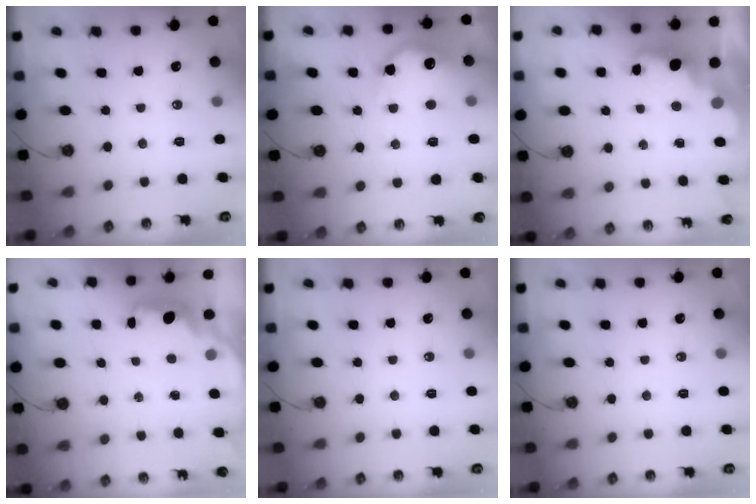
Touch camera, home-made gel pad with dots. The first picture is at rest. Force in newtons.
{"total": 13.3, "press": 13.2, "slide": 0.6}
{"total": 2.4, "press": 2.3, "slide": 0.5}
{"total": 1.9, "press": 1.8, "slide": 0.7}
{"total": 0.0}
{"total": 0.0}